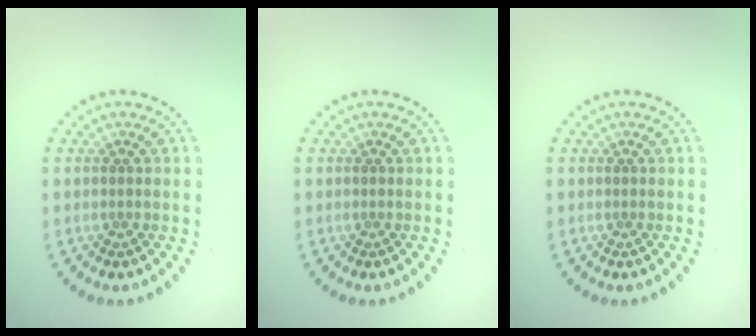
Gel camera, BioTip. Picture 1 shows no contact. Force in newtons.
{"total": 0.0}
{"total": 0.0}